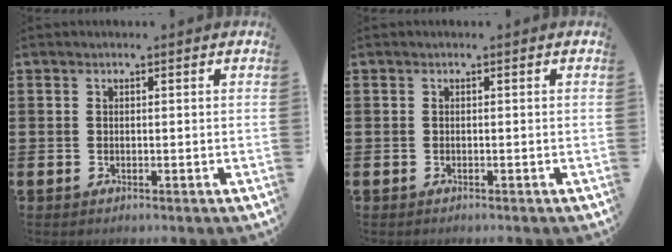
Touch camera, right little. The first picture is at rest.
{"total": 0.0}